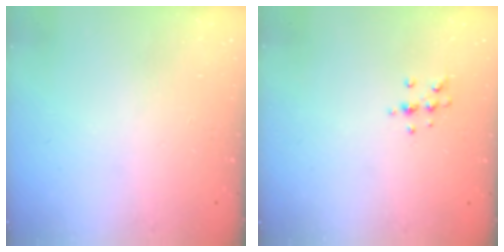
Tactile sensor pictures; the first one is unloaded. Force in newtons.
{"total": 6.0, "press": 5.6, "slide": 2.0}